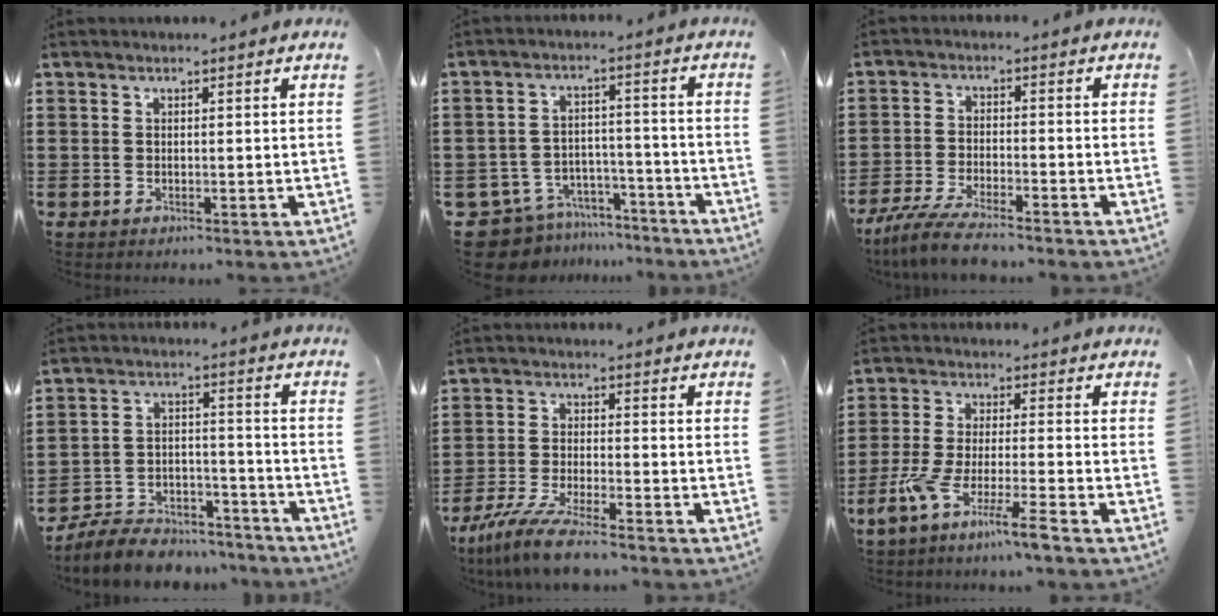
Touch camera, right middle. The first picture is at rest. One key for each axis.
{"total": 8.1, "fx": -7.6, "fy": 2.5, "fz": 1.2, "tx": -0.039, "ty": 0.020, "tz": -0.151}
{"total": 6.0, "fx": -5.4, "fy": 0.6, "fz": 2.6, "tx": -0.070, "ty": -0.011, "tz": -0.106}
{"total": 7.7, "fx": -7.4, "fy": 1.8, "fz": 1.3, "tx": -0.032, "ty": 0.017, "tz": -0.145}
{"total": 7.4, "fx": -6.4, "fy": 0.2, "fz": 3.6, "tx": -0.087, "ty": -0.012, "tz": -0.126}
{"total": 7.4, "fx": -5.6, "fy": -0.3, "fz": 4.8, "tx": -0.111, "ty": -0.018, "tz": -0.111}